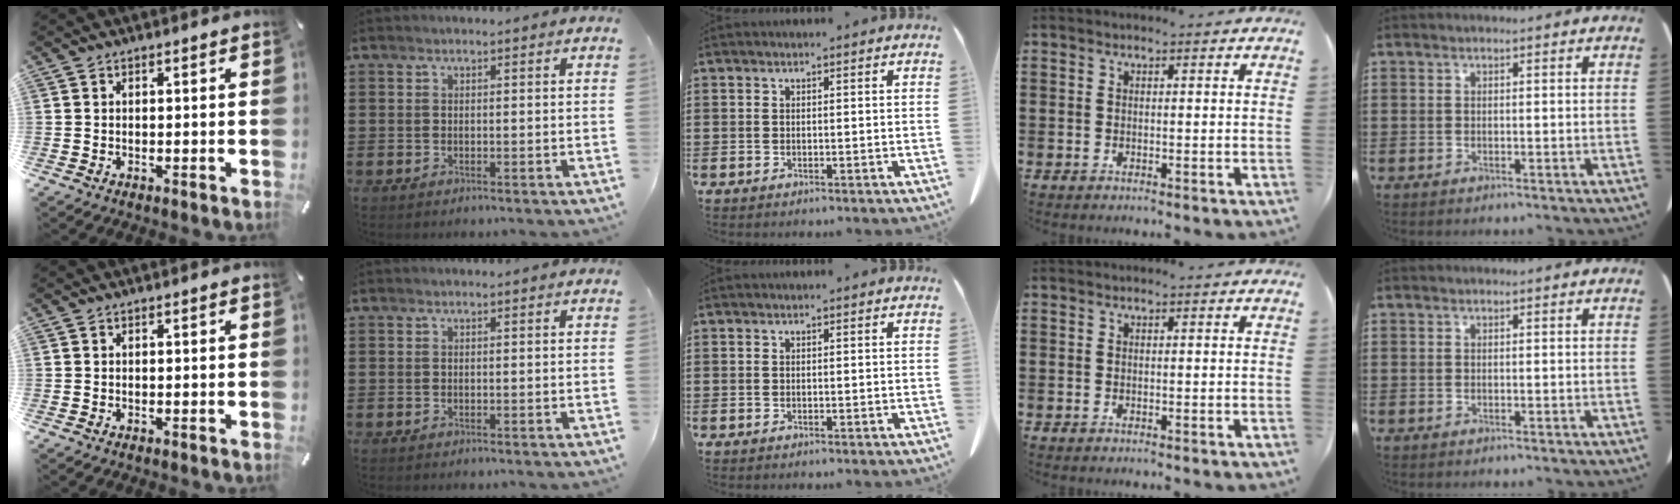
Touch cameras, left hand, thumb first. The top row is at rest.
{}